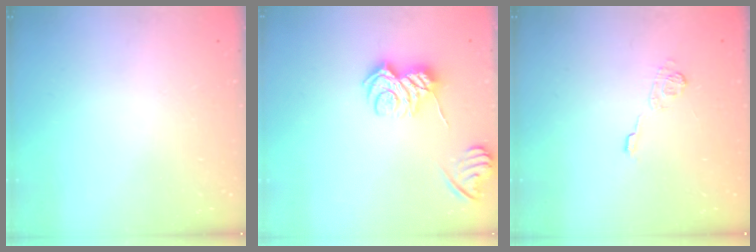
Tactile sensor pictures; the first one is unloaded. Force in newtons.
{"total": 8.0, "press": 8.0, "slide": 0.7}
{"total": 9.1, "press": 9.0, "slide": 1.4}